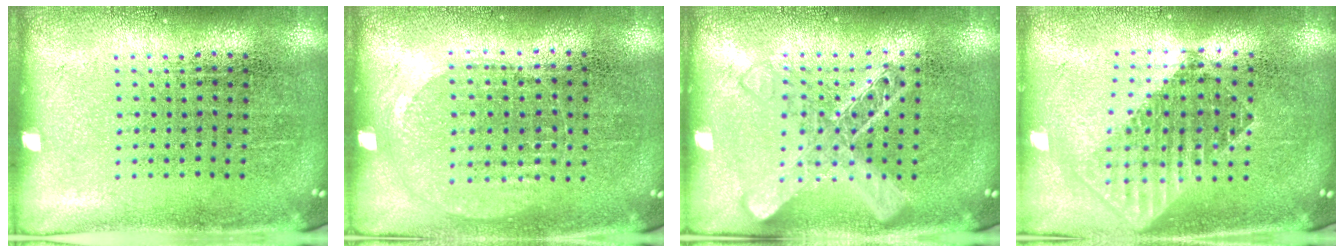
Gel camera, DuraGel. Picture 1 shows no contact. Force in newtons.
{"total": 1.0, "press": 0.9, "slide": 0.4}
{"total": 2.9, "press": 2.9, "slide": 0.5}
{"total": 1.8, "press": 1.5, "slide": 1.0}